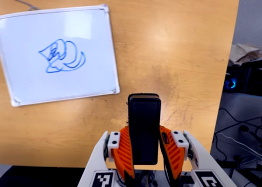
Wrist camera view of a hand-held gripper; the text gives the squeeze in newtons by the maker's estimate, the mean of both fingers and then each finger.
{"total": 5.6, "left": 4.1, "right": 7.1}